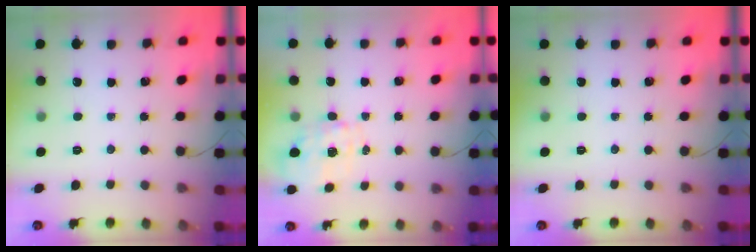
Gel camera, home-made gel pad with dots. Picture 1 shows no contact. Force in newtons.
{"total": 7.0, "press": 7.0, "slide": 0.6}
{"total": 0.0}